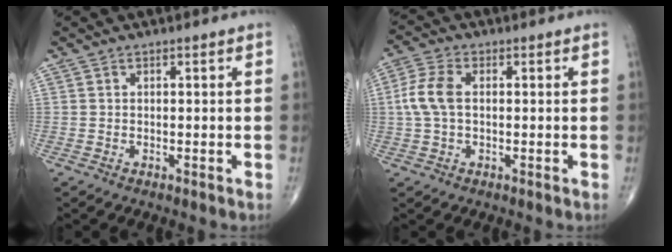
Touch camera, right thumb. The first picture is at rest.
{"total": 6.5, "force": [0.4, 3.8, 5.2], "torque": [-0.127, 0.016, 0.004]}